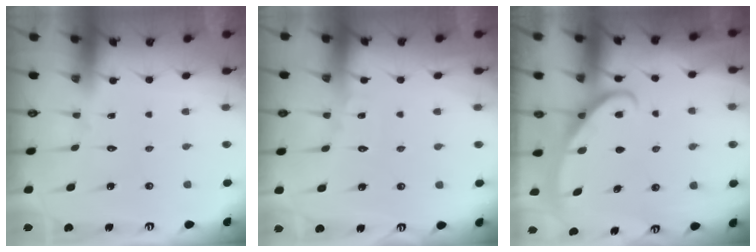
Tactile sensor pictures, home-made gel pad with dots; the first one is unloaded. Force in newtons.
{"total": 4.0, "press": 4.0, "slide": 0.4}
{"total": 2.8, "press": 2.8, "slide": 0.4}